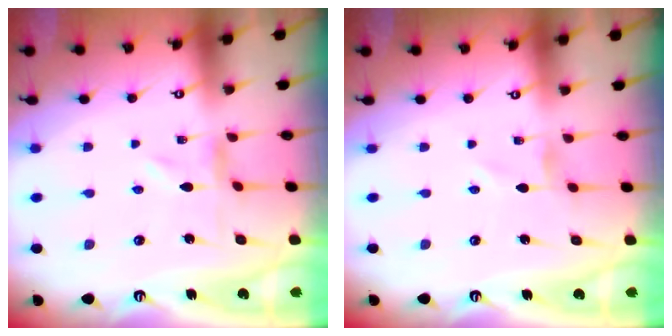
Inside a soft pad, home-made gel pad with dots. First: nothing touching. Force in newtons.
{"total": 0.5, "press": 0.5, "slide": 0.2}